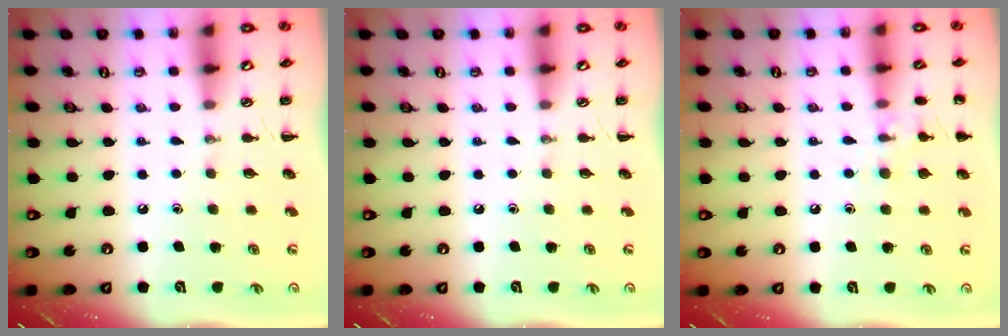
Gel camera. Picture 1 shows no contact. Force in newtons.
{"total": 0.0}
{"total": 7.7, "press": 7.5, "slide": 1.8}